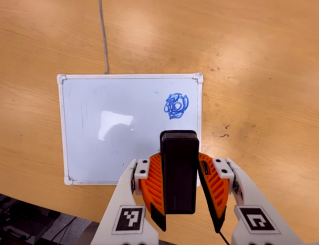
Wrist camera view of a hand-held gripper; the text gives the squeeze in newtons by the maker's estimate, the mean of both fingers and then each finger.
{"total": 4.4, "left": 3.5, "right": 5.4}